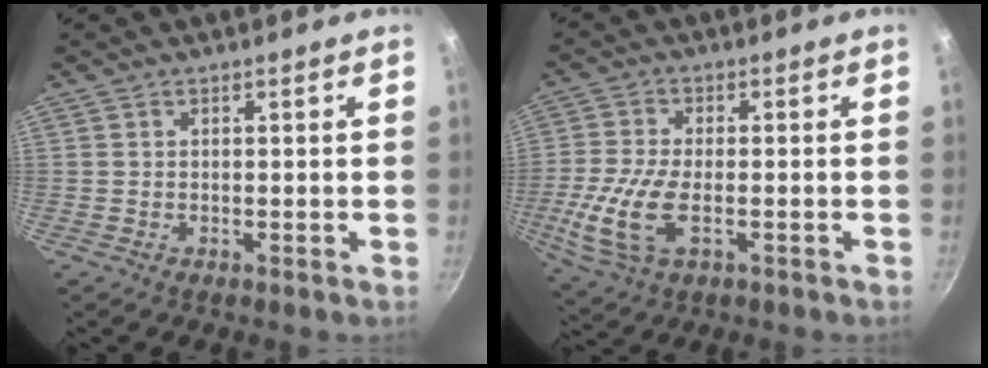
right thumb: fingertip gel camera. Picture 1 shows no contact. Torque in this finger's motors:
{"motor_torque": [-0.06, 0.11, 0.76, -0.68, 0.07]}